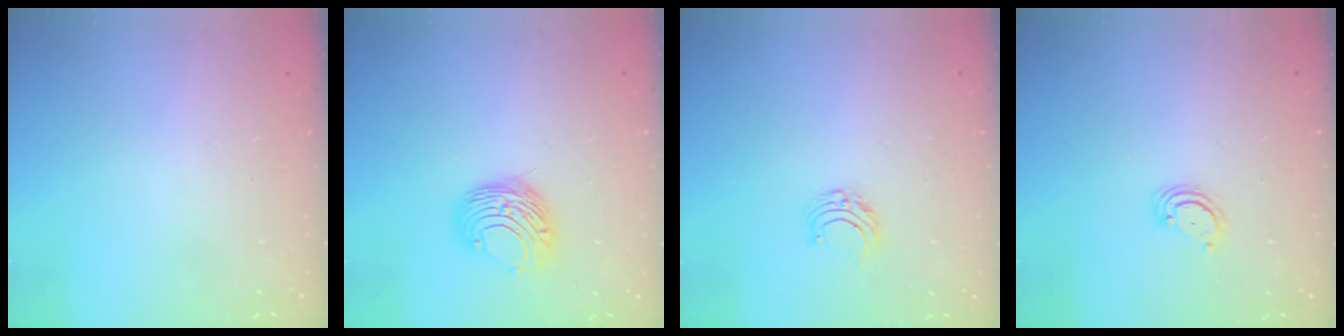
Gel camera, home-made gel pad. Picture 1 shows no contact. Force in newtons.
{"total": 9.7, "press": 9.7, "slide": 1.0}
{"total": 5.0, "press": 5.0, "slide": 0.4}
{"total": 2.9, "press": 2.9, "slide": 0.3}